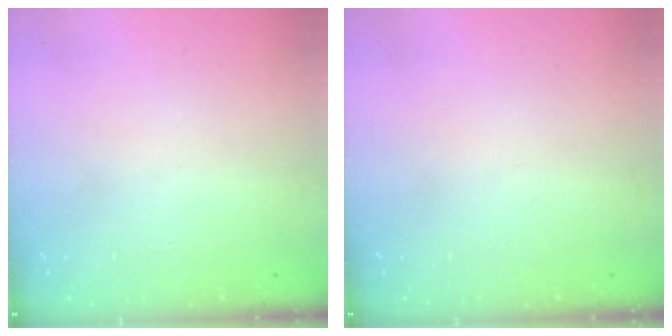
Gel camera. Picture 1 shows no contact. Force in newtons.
{"total": 0.0}